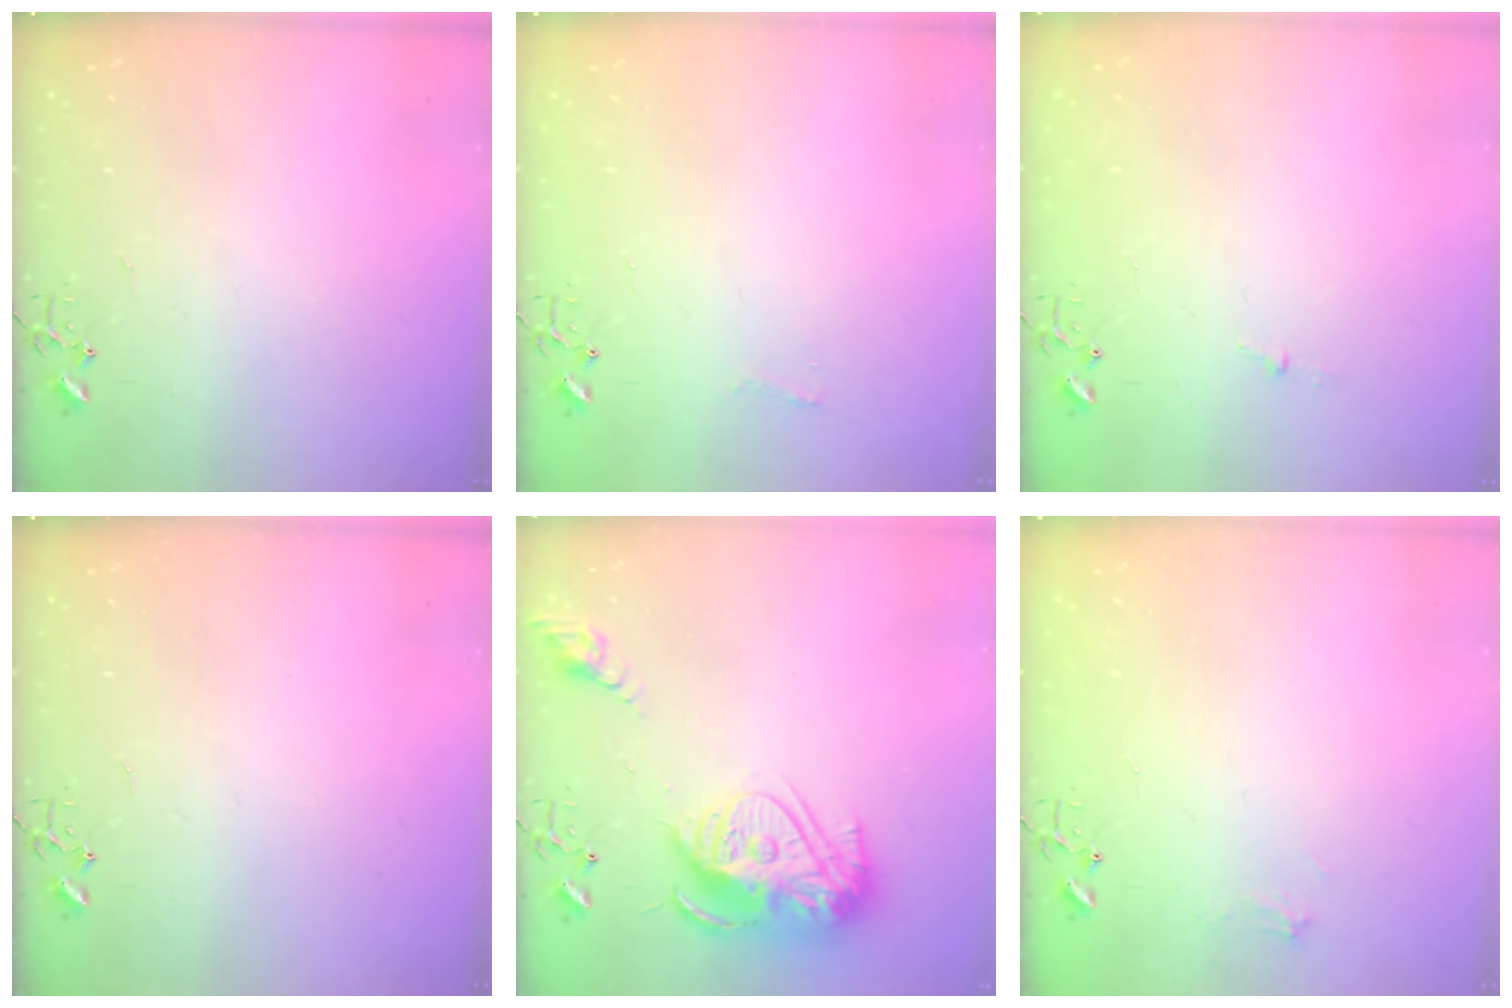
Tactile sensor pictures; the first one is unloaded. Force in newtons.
{"total": 3.7, "press": 3.6, "slide": 0.5}
{"total": 3.1, "press": 3.1, "slide": 0.4}
{"total": 0.0}
{"total": 17.6, "press": 17.5, "slide": 1.6}
{"total": 5.3, "press": 5.3, "slide": 0.6}